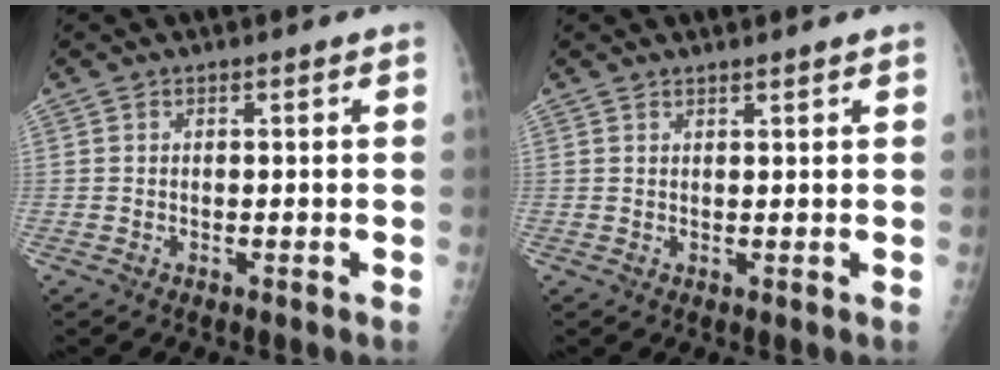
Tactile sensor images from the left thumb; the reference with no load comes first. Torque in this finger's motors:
{"motor_torque": [-0.27, -0.11, -0.26, 0.00, -0.01]}